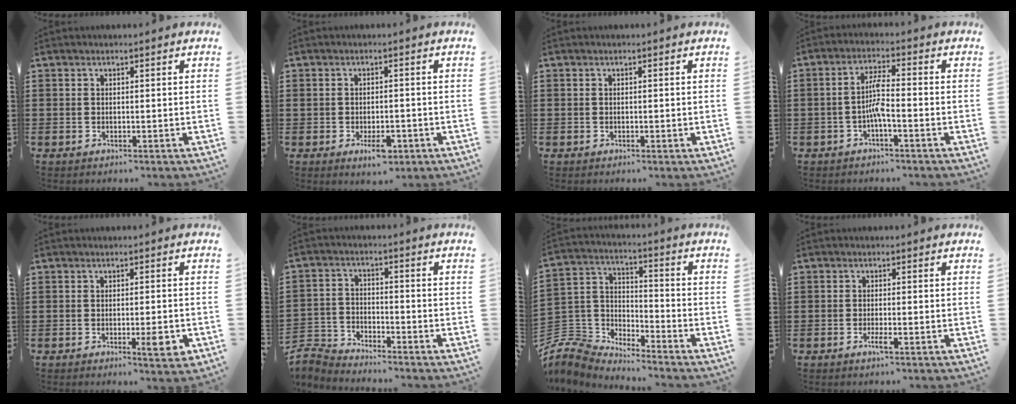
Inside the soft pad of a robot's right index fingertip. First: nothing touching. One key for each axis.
{"total": 3.8, "fx": -1.7, "fy": 1.9, "fz": 2.8, "tx": -0.045, "ty": 0.006, "tz": -0.029}
{"total": 0.0}
{"total": 4.4, "fx": -1.5, "fy": 0.8, "fz": 4.1, "tx": -0.090, "ty": 0.003, "tz": -0.034}
{"total": 3.9, "fx": -1.4, "fy": 0.5, "fz": 3.6, "tx": -0.064, "ty": -0.012, "tz": -0.022}
{"total": 4.4, "fx": -4.3, "fy": 0.8, "fz": 0.1, "tx": -0.028, "ty": -0.003, "tz": -0.098}
{"total": 5.5, "fx": -5.1, "fy": 1.9, "fz": 0.4, "tx": -0.053, "ty": -0.012, "tz": -0.117}
{"total": 1.9, "fx": -1.1, "fy": 0.2, "fz": 1.6, "tx": -0.034, "ty": -0.004, "tz": -0.021}